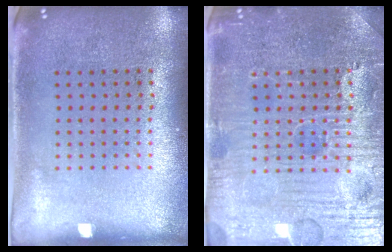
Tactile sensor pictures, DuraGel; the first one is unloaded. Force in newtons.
{"total": 5.0, "press": 4.9, "slide": 1.1}